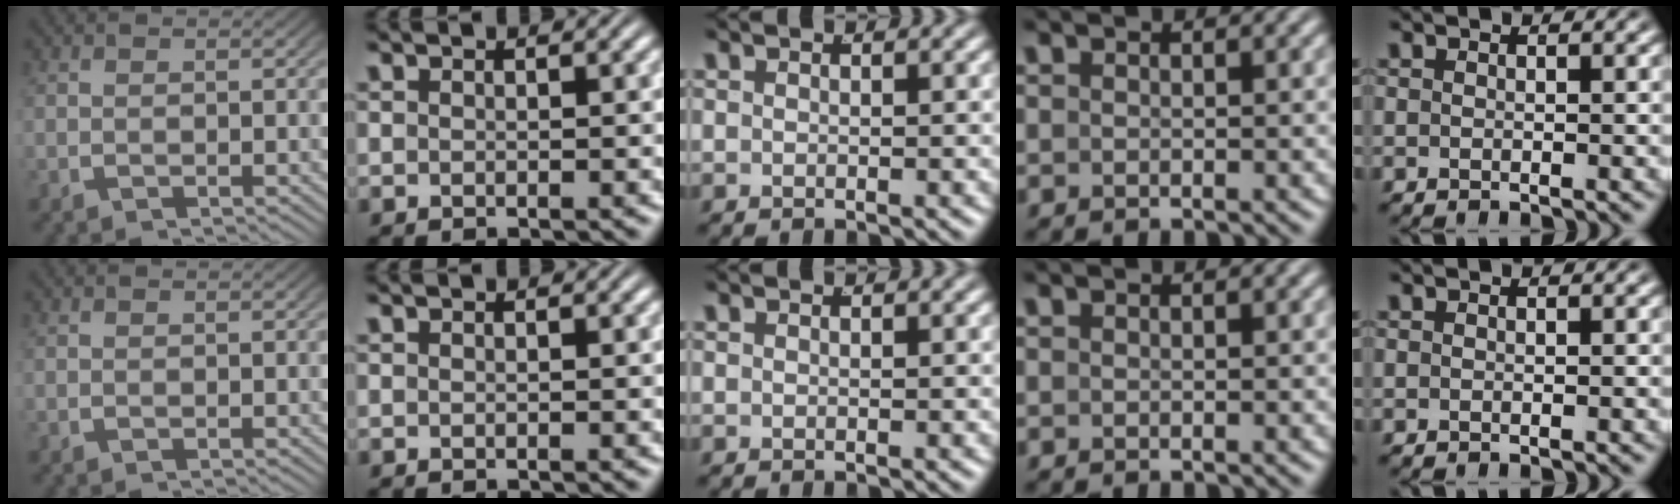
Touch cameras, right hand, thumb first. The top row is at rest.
{}